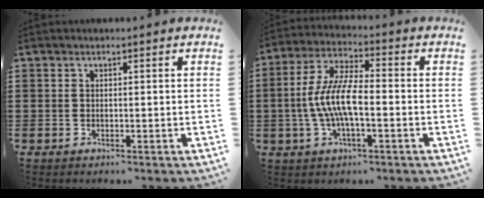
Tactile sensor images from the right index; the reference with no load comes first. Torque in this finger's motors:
{"motor_torque": [1.42, -0.38, 1.05, 0.21]}